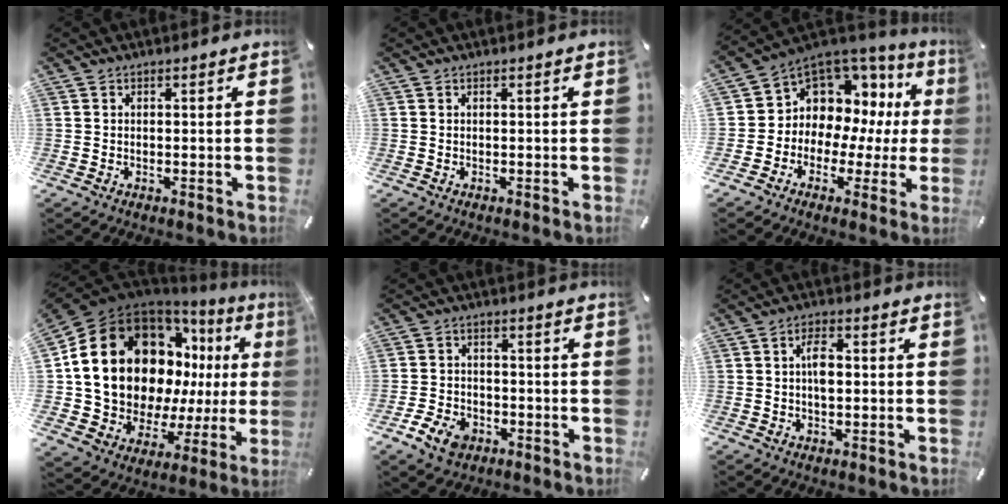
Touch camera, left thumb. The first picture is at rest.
{"total": 0.0}
{"total": 8.0, "force": [2.8, 7.2, 2.1], "torque": [-0.042, -0.051, 0.057]}
{"total": 26.1, "force": [5.9, 18.5, 17.5], "torque": [-0.322, -0.050, 0.136]}
{"total": 6.3, "force": [-3.5, 4.5, 2.8], "torque": [-0.066, 0.015, -0.066]}
{"total": 4.5, "force": [0.0, 2.3, 3.8], "torque": [-0.073, 0.001, -0.004]}